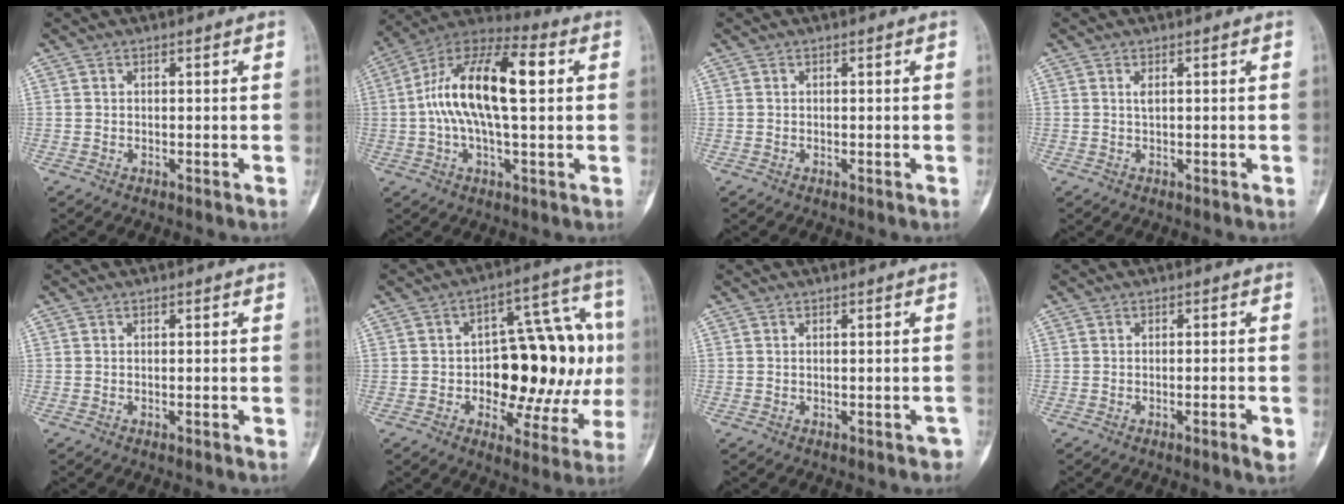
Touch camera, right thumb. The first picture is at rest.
{"total": 18.3, "force": [2.4, 7.6, 16.5], "torque": [-0.297, 0.038, 0.032]}
{"total": 0.0}
{"total": 0.8, "force": [0.2, 0.1, 0.7], "torque": [-0.017, -0.001, 0.003]}
{"total": 0.7, "force": [-0.4, 0.1, 0.6], "torque": [-0.013, 0.002, -0.003]}
{"total": 22.9, "force": [-0.7, 11.7, 19.6], "torque": [-0.224, 0.037, -0.002]}
{"total": 1.4, "force": [-0.9, 0.6, 0.9], "torque": [-0.008, 0.013, -0.008]}
{"total": 3.0, "force": [-1.4, 0.3, 2.6], "torque": [-0.043, 0.003, -0.020]}